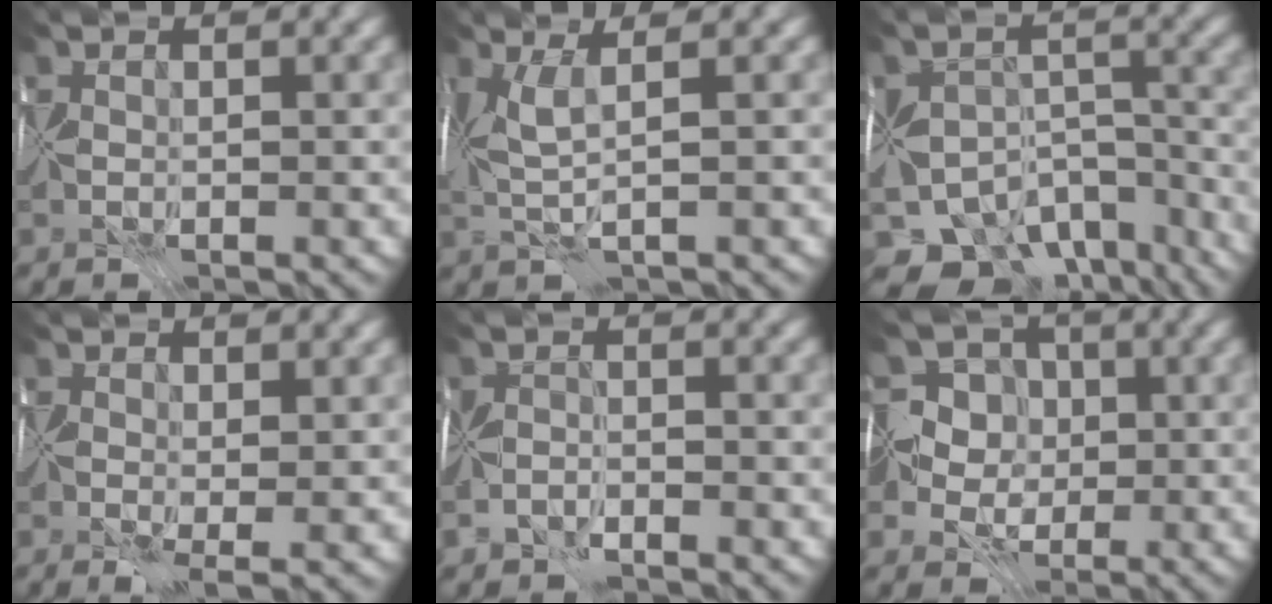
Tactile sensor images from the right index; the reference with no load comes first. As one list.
[{"total": 2.8, "force": [0.8, 0.3, 2.7], "torque": [-0.062, 0.004, 0.012]}, {"total": 11.9, "force": [-9.0, 6.5, 4.1], "torque": [-0.052, -0.007, -0.116]}, {"total": 3.0, "force": [-0.1, 0.9, 2.9], "torque": [-0.050, -0.005, -0.008]}, {"total": 2.1, "force": [-1.9, 0.8, 0.4], "torque": [-0.006, 0.000, -0.046]}, {"total": 6.3, "force": [0.4, 5.7, 2.7], "torque": [-0.032, 0.027, -0.033]}]